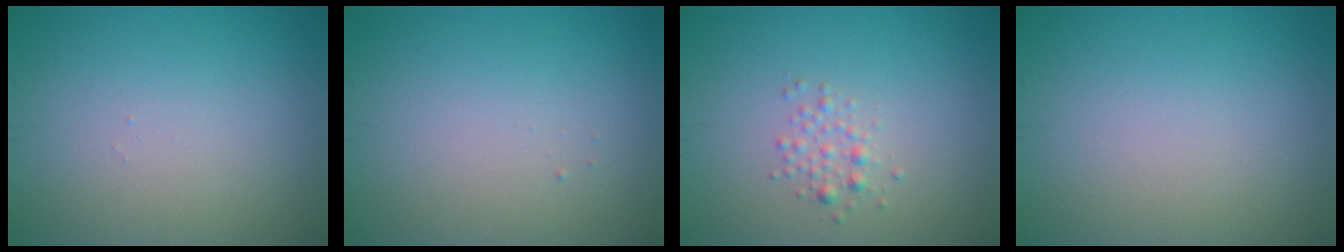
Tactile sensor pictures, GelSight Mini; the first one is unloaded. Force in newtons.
{"total": 0.0}
{"total": 1.4, "press": 1.4, "slide": 0.1}
{"total": 0.0}